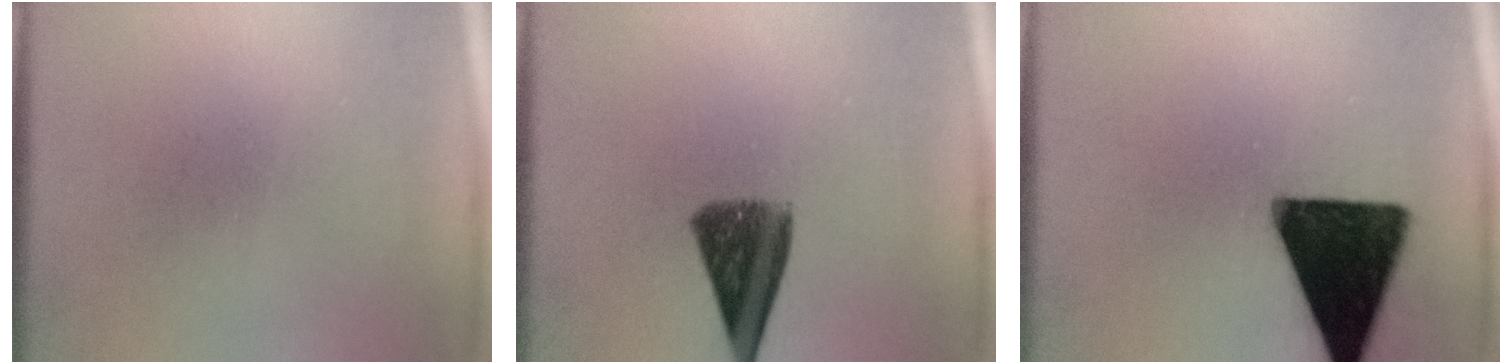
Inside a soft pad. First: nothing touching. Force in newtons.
{"total": 8.8}
{"total": 18.1}